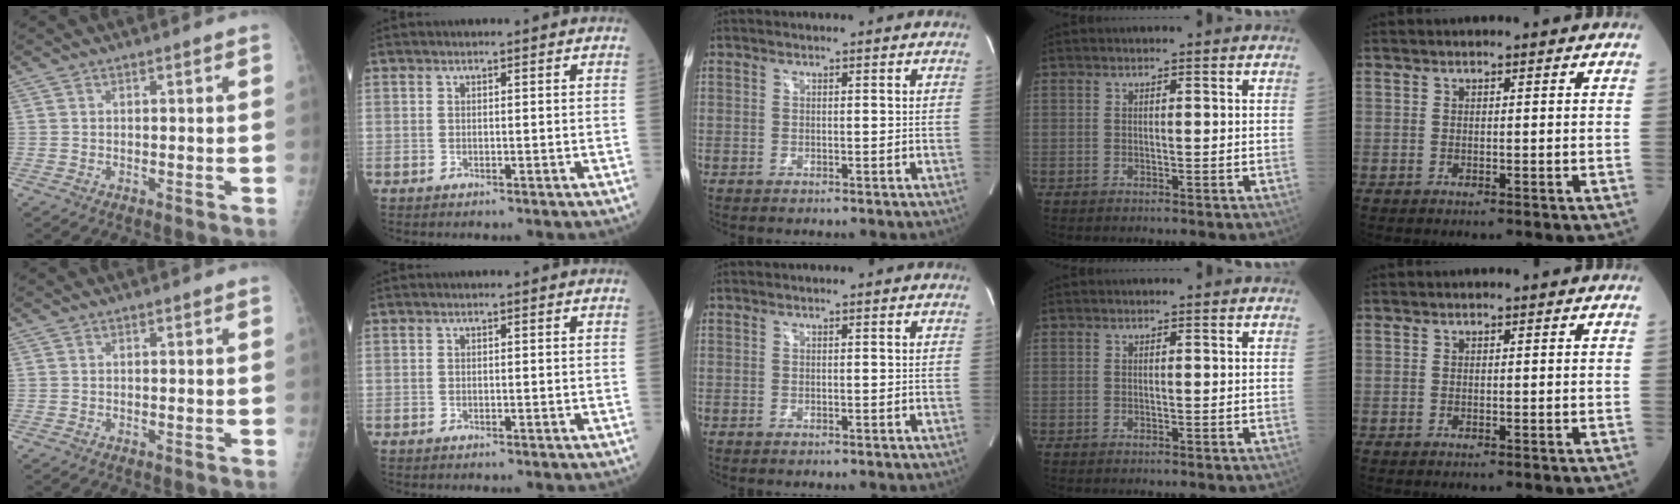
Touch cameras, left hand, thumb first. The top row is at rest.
{}